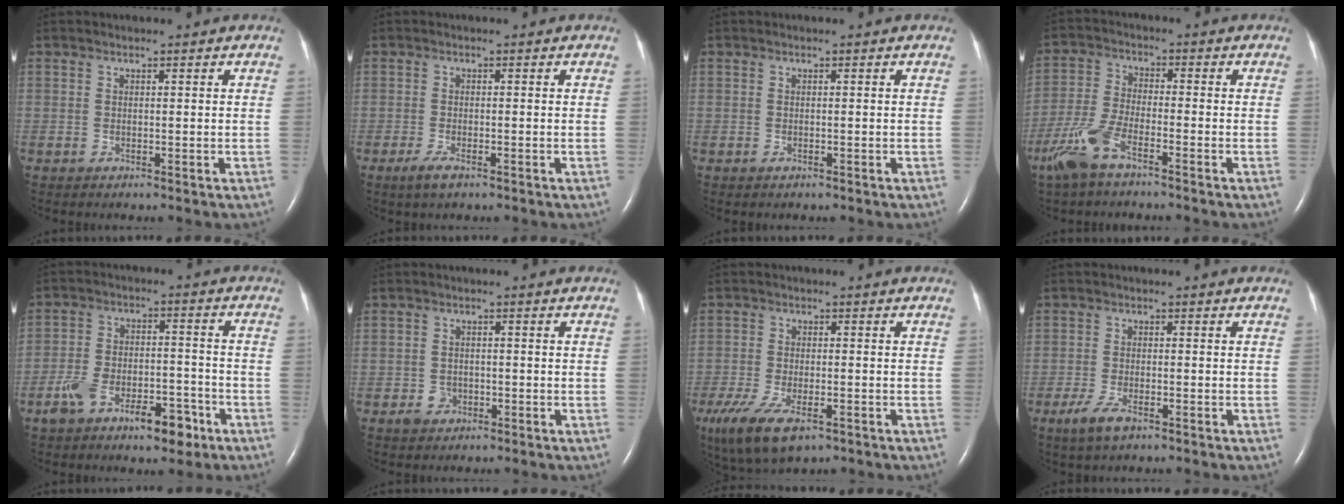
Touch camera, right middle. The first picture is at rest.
{"total": 2.4, "force": [-1.5, 0.6, 1.8], "torque": [-0.043, -0.004, -0.029]}
{"total": 0.0}
{"total": 7.5, "force": [-5.0, 1.7, 5.4], "torque": [-0.134, -0.012, -0.106]}
{"total": 10.3, "force": [-6.0, 4.5, 7.1], "torque": [-0.133, 0.019, -0.093]}
{"total": 2.2, "force": [-1.1, 1.8, 0.7], "torque": [-0.010, 0.005, -0.014]}
{"total": 12.1, "force": [-7.2, 5.1, 8.3], "torque": [-0.184, -0.027, -0.118]}
{"total": 3.8, "force": [-2.3, 1.1, 2.8], "torque": [-0.066, -0.005, -0.044]}